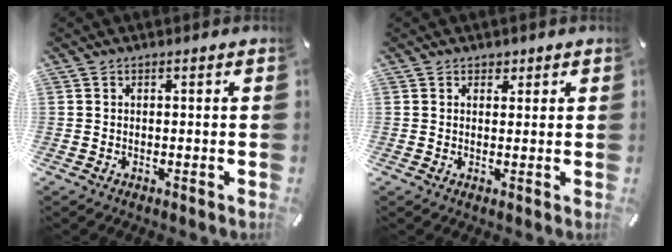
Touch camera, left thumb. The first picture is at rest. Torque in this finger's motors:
{"motor_torque": [-0.04, 0.15, 0.03, -0.23, 0.02]}